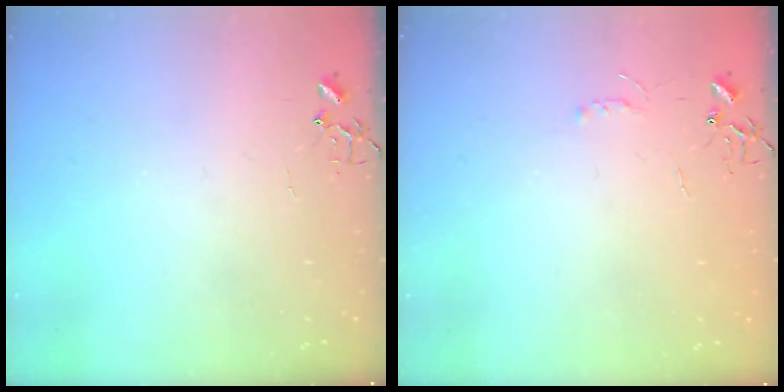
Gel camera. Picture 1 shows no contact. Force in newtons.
{"total": 3.6, "press": 3.6, "slide": 0.6}